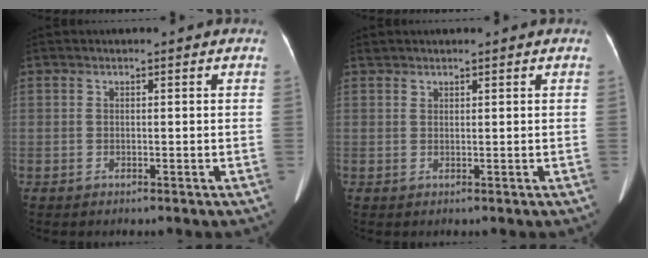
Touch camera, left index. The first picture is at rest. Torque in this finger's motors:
{"motor_torque": [-0.10, 0.00, -0.01, 0.01]}